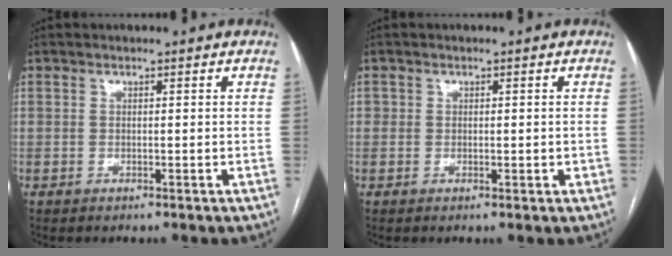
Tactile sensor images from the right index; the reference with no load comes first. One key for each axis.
{"total": 1.8, "fx": 0.0, "fy": 1.4, "fz": 1.1, "tx": -0.011, "ty": 0.005, "tz": 0.001}